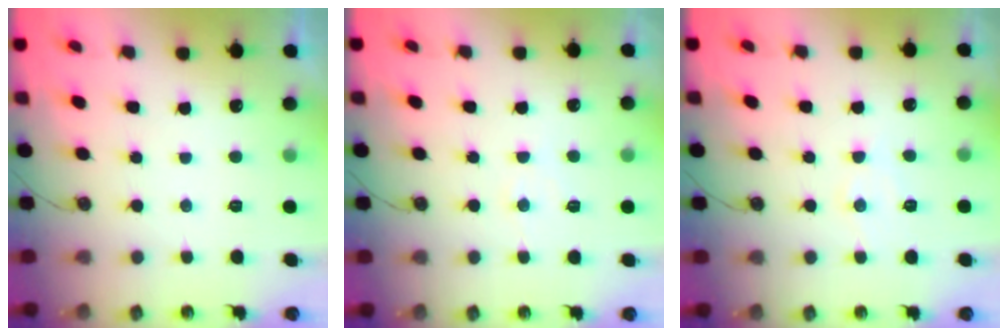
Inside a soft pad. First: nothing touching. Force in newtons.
{"total": 6.0, "press": 5.9, "slide": 0.6}
{"total": 6.7, "press": 6.7, "slide": 0.6}